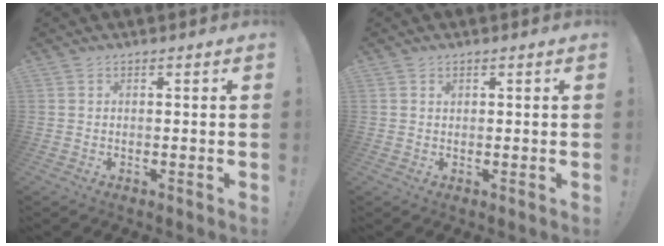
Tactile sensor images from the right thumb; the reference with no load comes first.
{"total": 0.7, "force": [0.4, 0.6, -0.1], "torque": [0.010, -0.001, 0.007]}